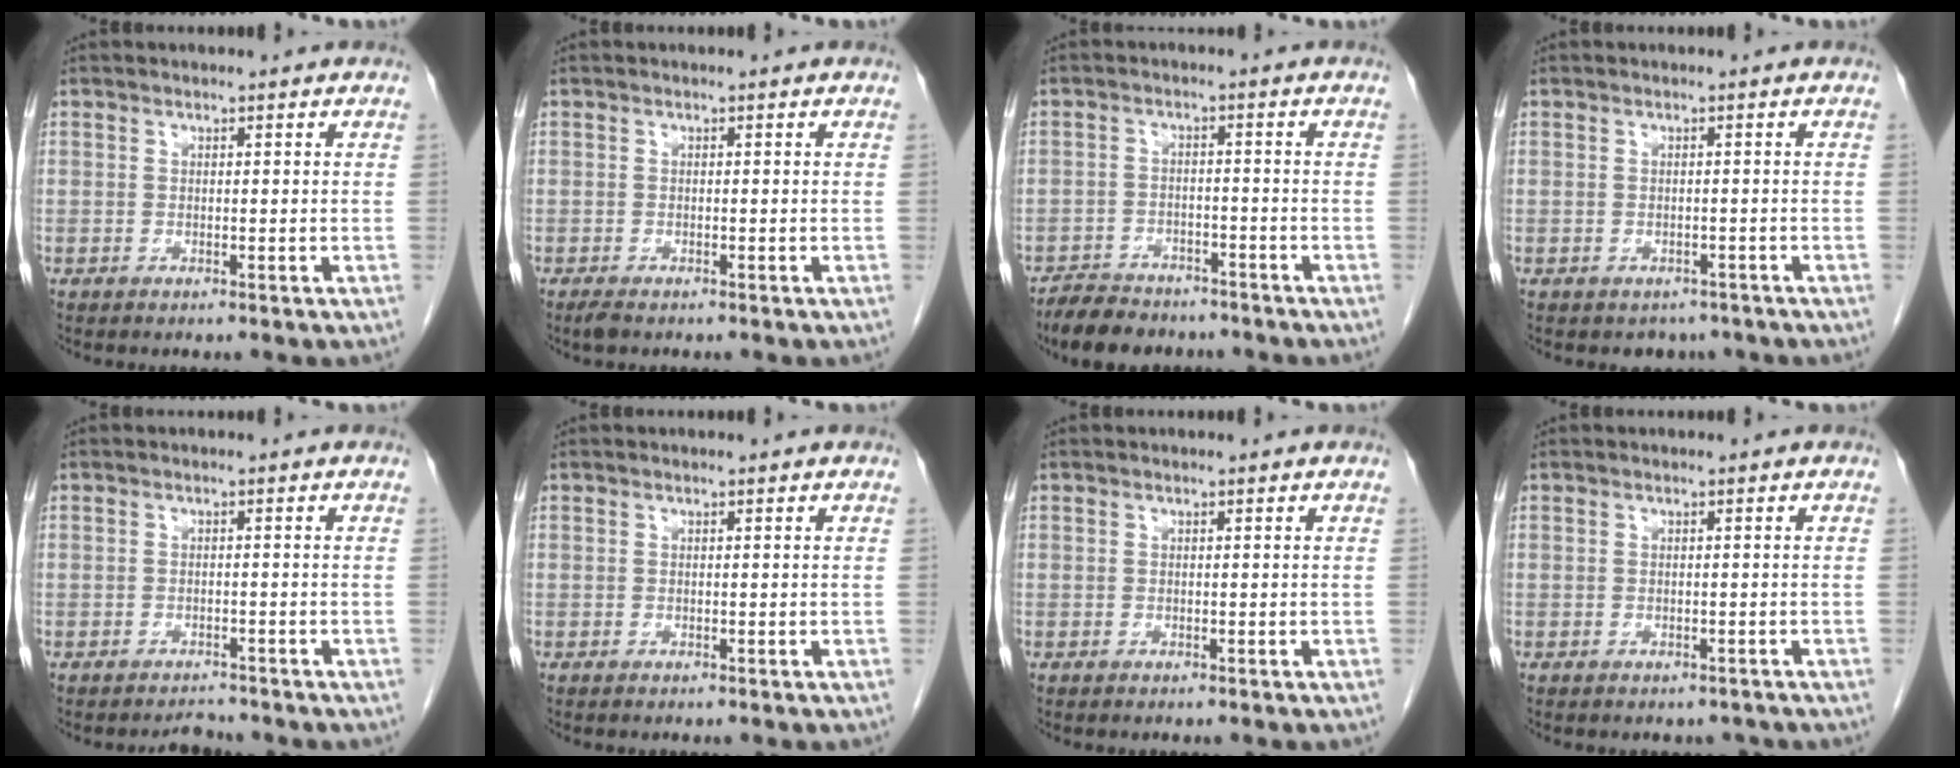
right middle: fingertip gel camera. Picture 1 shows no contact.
{"total": 1.3, "force": [-0.9, 0.5, 0.8], "torque": [-0.021, -0.003, -0.015]}
{"total": 7.9, "force": [-6.8, 3.1, 2.5], "torque": [-0.041, -0.007, -0.106]}
{"total": 2.7, "force": [-2.2, 1.6, 0.2], "torque": [-0.004, 0.004, -0.027]}
{"total": 1.7, "force": [-1.7, 0.2, -0.1], "torque": [-0.005, -0.010, -0.022]}
{"total": 0.0}
{"total": 0.0}
{"total": 1.8, "force": [-1.5, 0.8, 0.2], "torque": [-0.004, -0.001, -0.021]}